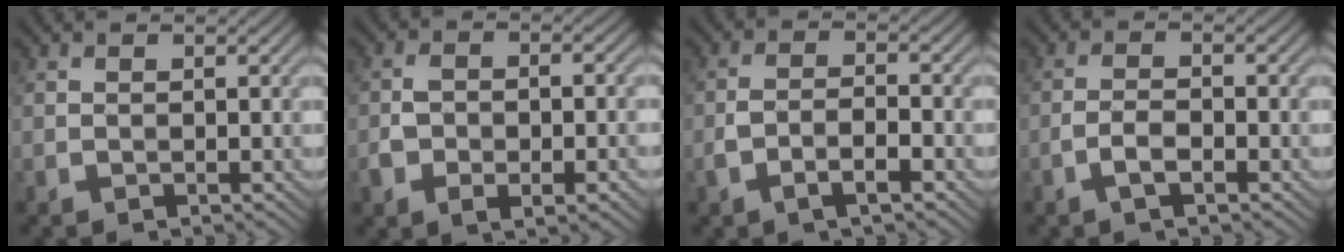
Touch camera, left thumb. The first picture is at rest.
{"total": 7.7, "force": [-3.5, 3.9, 5.7], "torque": [-0.104, -0.013, -0.055]}
{"total": 3.9, "force": [-2.2, 1.3, 2.9], "torque": [-0.061, 0.001, -0.045]}
{"total": 2.7, "force": [-1.5, 0.8, 2.0], "torque": [-0.045, 0.003, -0.035]}